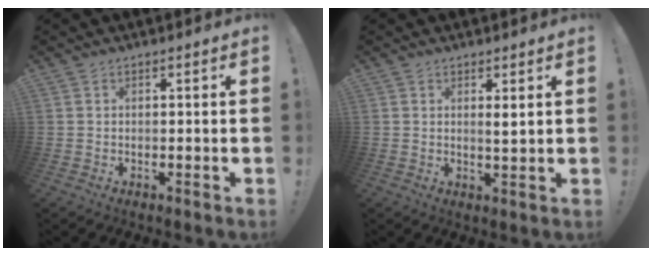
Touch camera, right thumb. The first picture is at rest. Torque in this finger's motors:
{"motor_torque": [-0.21, 0.16, 0.31, 0.03, 0.00]}